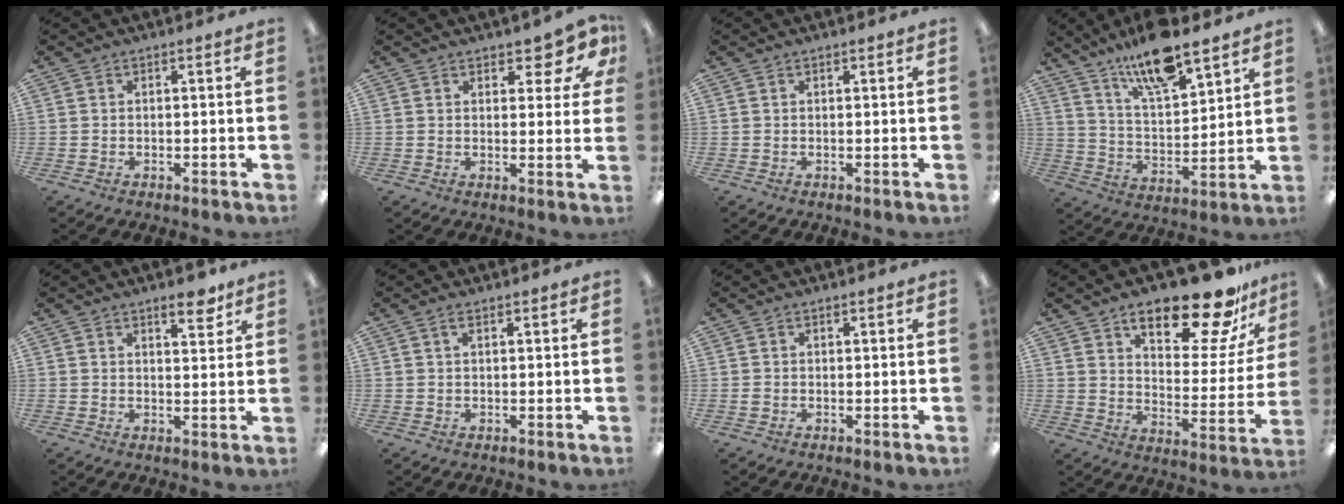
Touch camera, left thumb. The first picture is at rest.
{"total": 6.1, "force": [4.1, 2.7, 3.7], "torque": [-0.040, -0.023, 0.068]}
{"total": 0.0}
{"total": 14.6, "force": [11.8, 3.9, 7.8], "torque": [-0.142, -0.065, 0.204]}
{"total": 5.3, "force": [3.8, 1.9, 3.1], "torque": [-0.023, -0.025, 0.058]}
{"total": 1.5, "force": [0.8, 0.6, 1.2], "torque": [-0.018, 0.000, 0.012]}
{"total": 0.6, "force": [0.1, 0.5, 0.3], "torque": [-0.008, 0.003, 0.001]}
{"total": 21.7, "force": [15.8, 7.4, 12.8], "torque": [-0.177, -0.103, 0.257]}